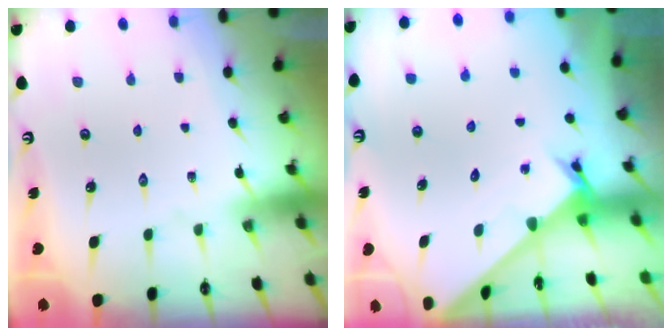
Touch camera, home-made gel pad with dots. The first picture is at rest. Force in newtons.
{"total": 1.7, "press": 1.7, "slide": 0.1}